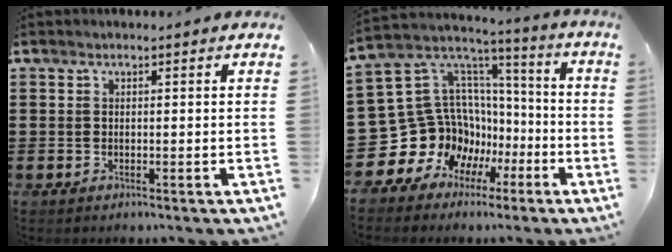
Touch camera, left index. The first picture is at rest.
{"total": 16.3, "force": [-5.3, 14.2, 6.0], "torque": [-0.170, -0.037, -0.038]}